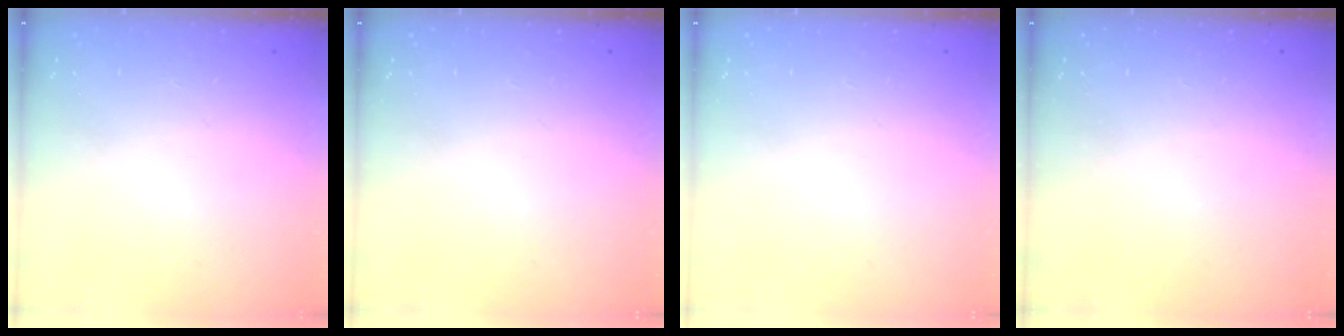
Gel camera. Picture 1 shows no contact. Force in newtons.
{"total": 0.0}
{"total": 0.0}
{"total": 0.0}